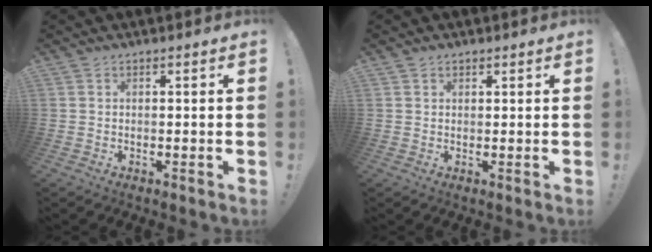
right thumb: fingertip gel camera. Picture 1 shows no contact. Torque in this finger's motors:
{"motor_torque": [-0.09, -0.03, -0.14, -0.18, -0.07]}